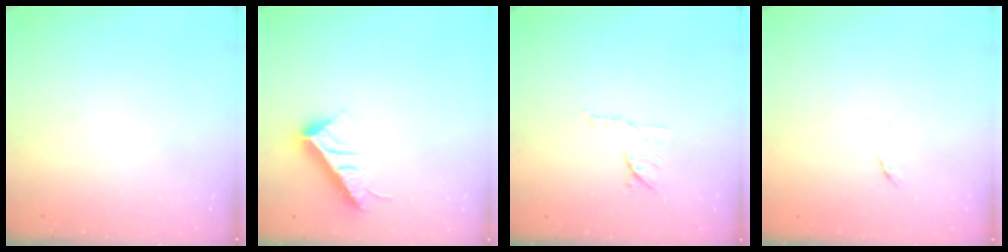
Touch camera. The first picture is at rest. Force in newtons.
{"total": 14.2, "press": 14.1, "slide": 0.5}
{"total": 7.8, "press": 7.8, "slide": 0.9}
{"total": 4.5, "press": 4.5, "slide": 0.7}